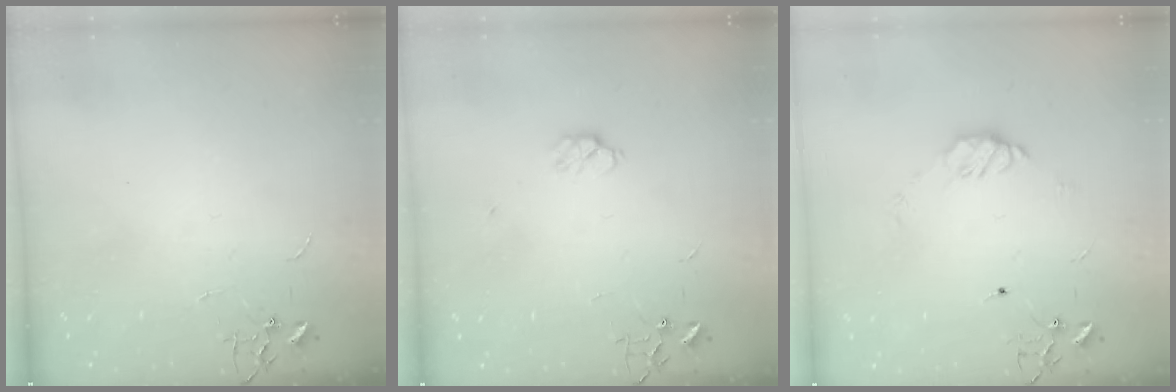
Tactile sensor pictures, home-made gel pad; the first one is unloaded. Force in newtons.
{"total": 4.5, "press": 4.4, "slide": 1.1}
{"total": 7.2, "press": 7.2, "slide": 0.7}